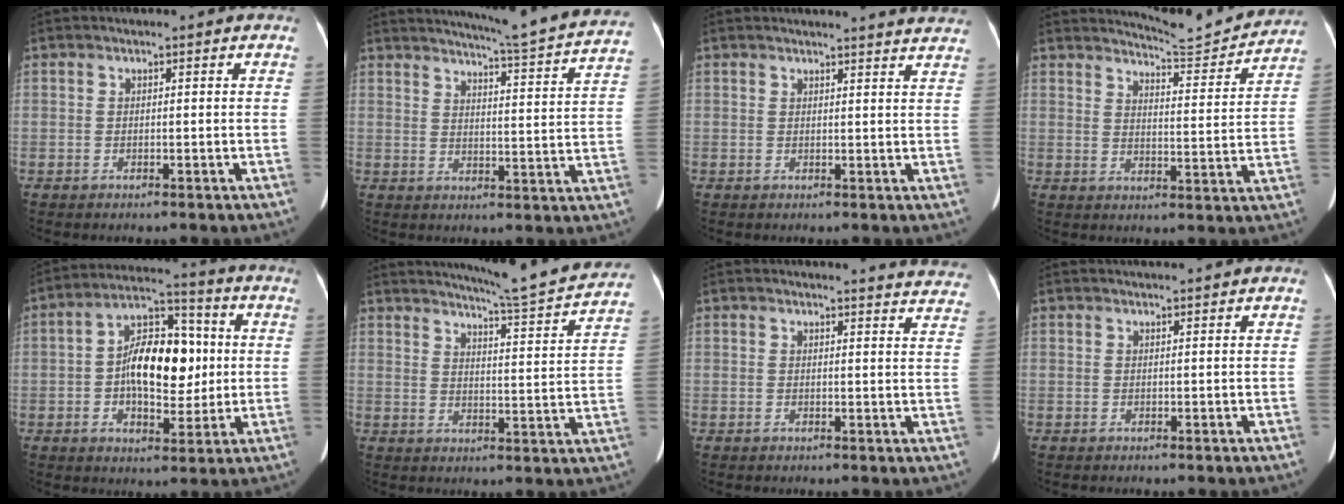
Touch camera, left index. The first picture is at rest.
{"total": 18.6, "force": [17.3, -1.1, 6.7], "torque": [-0.109, -0.068, 0.205]}
{"total": 8.9, "force": [8.7, -0.1, 1.9], "torque": [-0.017, -0.025, 0.074]}
{"total": 10.0, "force": [9.9, -0.4, 1.0], "torque": [-0.024, -0.024, 0.133]}
{"total": 12.8, "force": [0.2, 6.5, 11.0], "torque": [-0.191, 0.028, 0.008]}
{"total": 15.5, "force": [14.6, -0.6, 5.2], "torque": [-0.087, -0.039, 0.185]}
{"total": 11.8, "force": [11.6, 0.9, 1.7], "torque": [0.006, -0.065, 0.093]}
{"total": 2.1, "force": [2.0, -0.3, 0.6], "torque": [-0.007, 0.014, 0.033]}